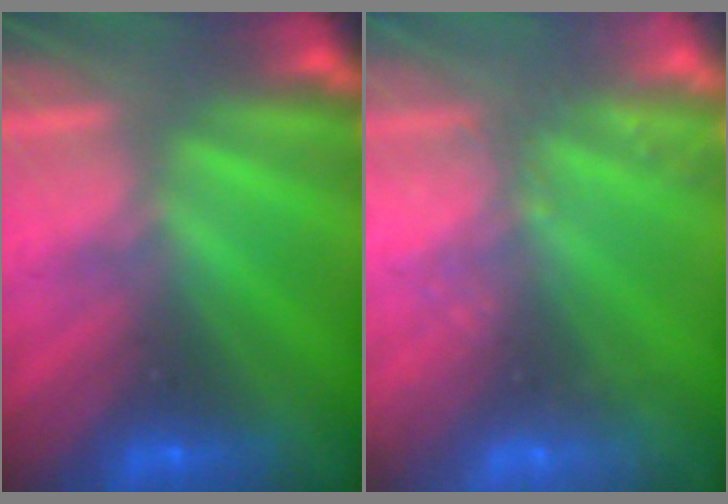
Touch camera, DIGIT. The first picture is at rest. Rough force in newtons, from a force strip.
{"total": 2.4}